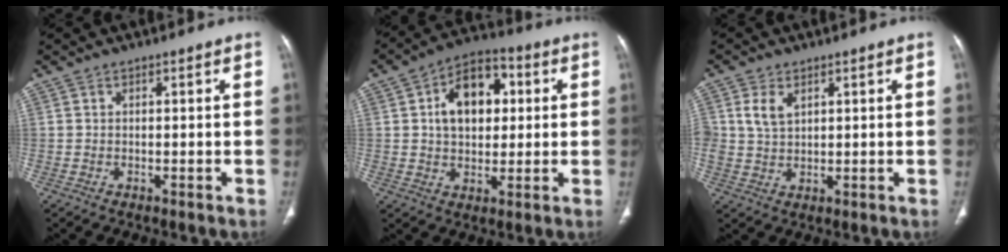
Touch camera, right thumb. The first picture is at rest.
{"total": 13.2, "force": [2.7, 8.8, 9.5], "torque": [-0.113, 0.012, 0.035]}
{"total": 4.5, "force": [1.9, 2.9, 2.9], "torque": [-0.050, -0.005, 0.042]}